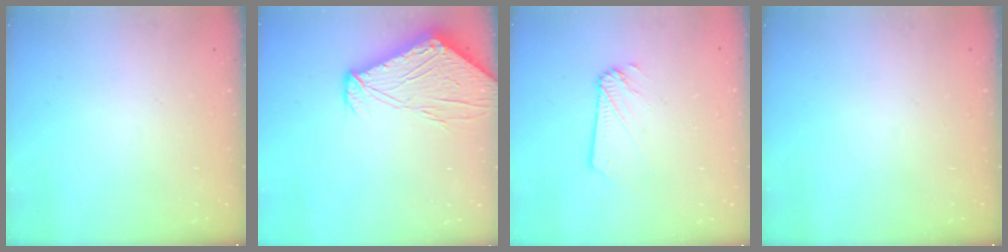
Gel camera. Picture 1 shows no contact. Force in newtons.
{"total": 12.8, "press": 12.7, "slide": 1.6}
{"total": 1.2, "press": 1.2, "slide": 0.1}
{"total": 0.0}